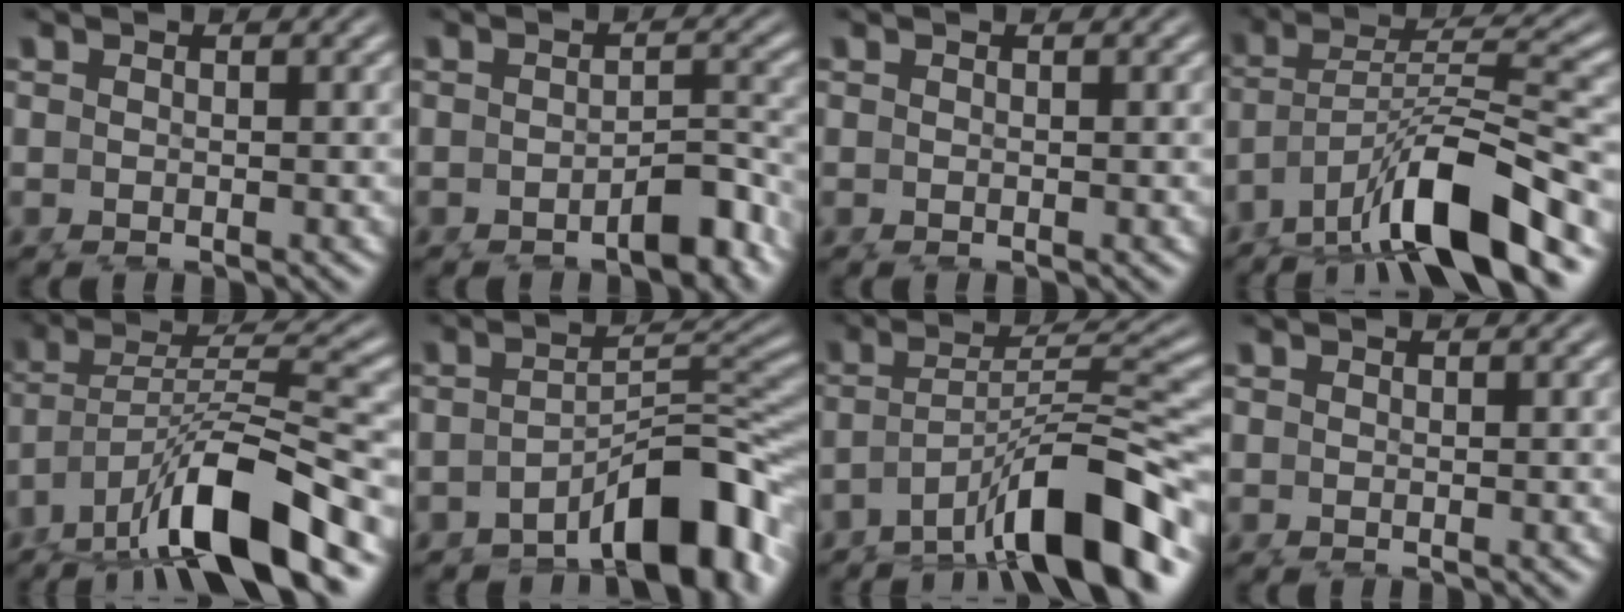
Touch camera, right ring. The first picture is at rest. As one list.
[{"total": 2.8, "force": [-2.1, 0.4, 1.7], "torque": [-0.019, -0.001, -0.034]}, {"total": 0.0}, {"total": 7.5, "force": [-3.6, 2.4, 6.1], "torque": [-0.102, -0.019, -0.049]}, {"total": 8.0, "force": [-3.4, 2.9, 6.7], "torque": [-0.120, -0.026, -0.040]}, {"total": 7.2, "force": [-4.5, 2.0, 5.3], "torque": [-0.064, -0.014, -0.063]}, {"total": 8.3, "force": [-4.4, 1.8, 6.9], "torque": [-0.101, -0.014, -0.057]}, {"total": 0.0}]